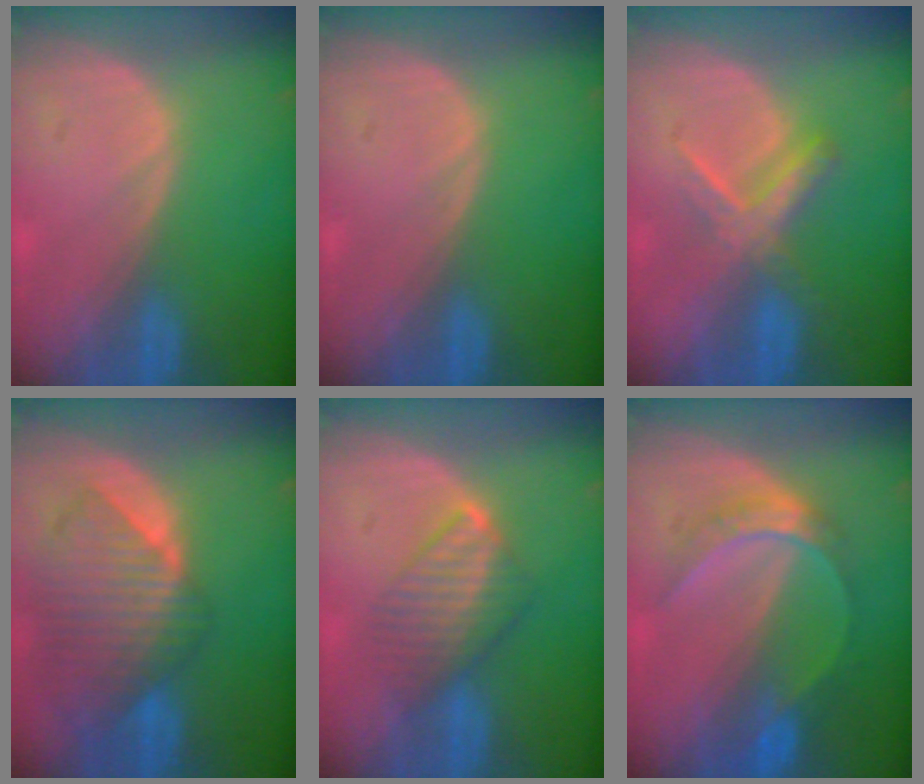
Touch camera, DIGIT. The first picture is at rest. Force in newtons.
{"total": 0.0}
{"total": 5.5, "press": 5.4, "slide": 1.1}
{"total": 10.1, "press": 8.8, "slide": 5.0}
{"total": 5.7, "press": 5.6, "slide": 0.6}
{"total": 6.5, "press": 5.6, "slide": 3.4}